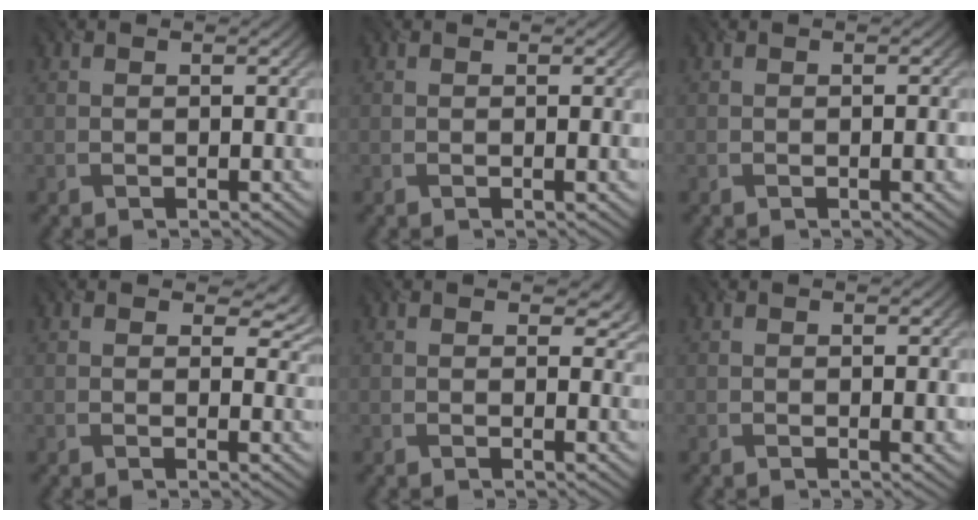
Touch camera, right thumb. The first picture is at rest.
{"total": 0.0}
{"total": 0.8, "force": [-0.2, 0.2, 0.7], "torque": [-0.009, 0.000, -0.001]}
{"total": 3.2, "force": [1.9, 1.9, 1.8], "torque": [-0.025, -0.011, 0.024]}
{"total": 1.8, "force": [1.1, 1.1, 0.8], "torque": [-0.014, -0.009, 0.014]}
{"total": 0.9, "force": [0.0, 0.3, 0.8], "torque": [-0.012, -0.004, 0.001]}